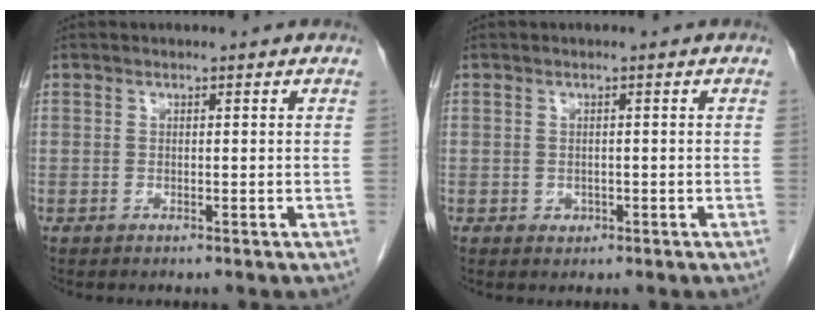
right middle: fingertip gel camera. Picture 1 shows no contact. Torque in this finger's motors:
{"motor_torque": [0.28, -0.02, -0.02, 0.00]}